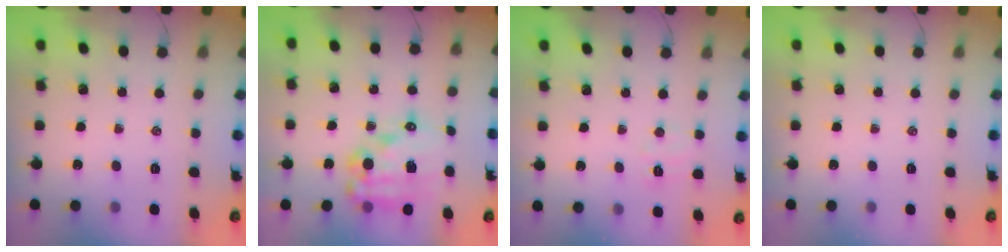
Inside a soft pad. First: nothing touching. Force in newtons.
{"total": 15.8, "press": 15.5, "slide": 3.1}
{"total": 5.8, "press": 5.7, "slide": 1.3}
{"total": 0.0}